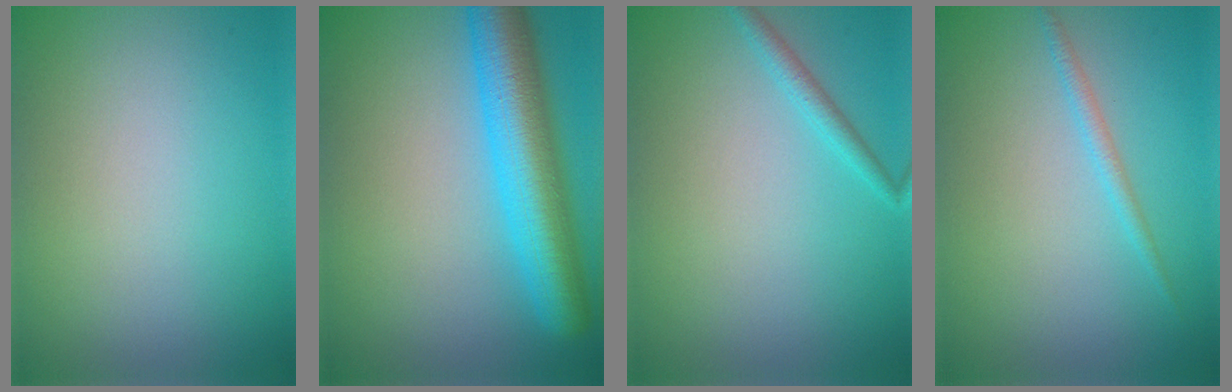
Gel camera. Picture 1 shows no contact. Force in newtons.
{"total": 8.2, "press": 8.2, "slide": 0.3}
{"total": 1.4, "press": 1.4, "slide": 0.1}
{"total": 1.2, "press": 1.2, "slide": 0.1}